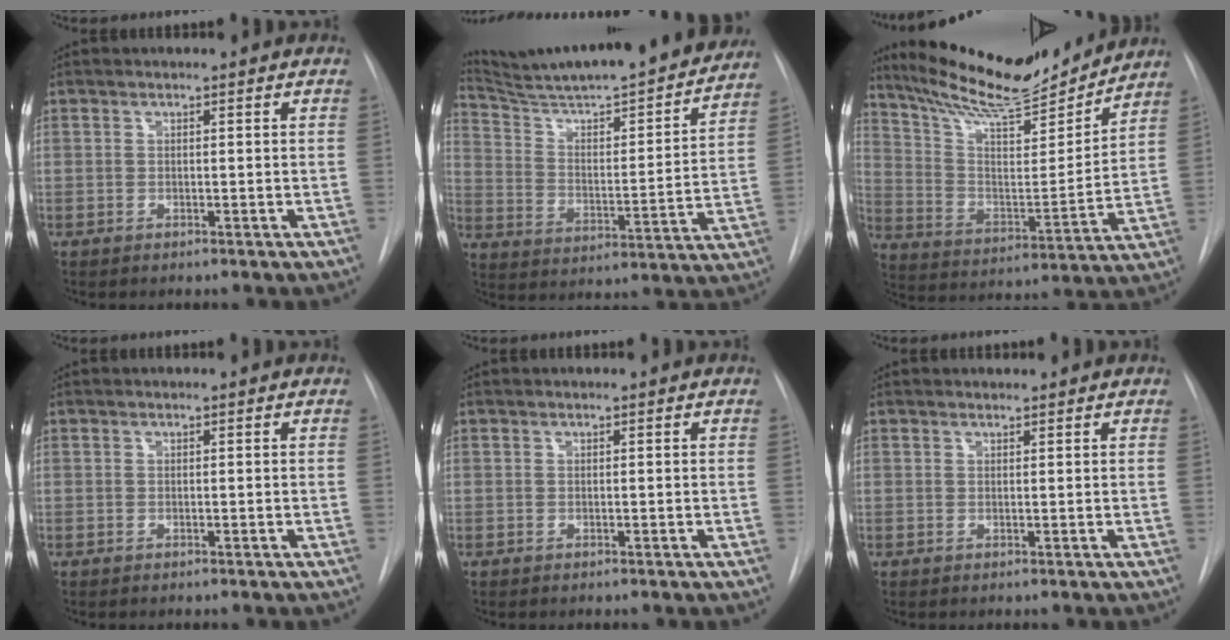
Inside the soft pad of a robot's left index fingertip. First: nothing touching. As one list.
[{"total": 28.1, "force": [25.2, 2.7, 12.2], "torque": [-0.197, -0.039, 0.354]}, {"total": 19.3, "force": [17.7, 2.5, 7.3], "torque": [-0.132, -0.013, 0.288]}, {"total": 0.0}, {"total": 0.0}, {"total": 1.0, "force": [1.0, 0.2, 0.0], "torque": [-0.010, 0.007, 0.019]}]